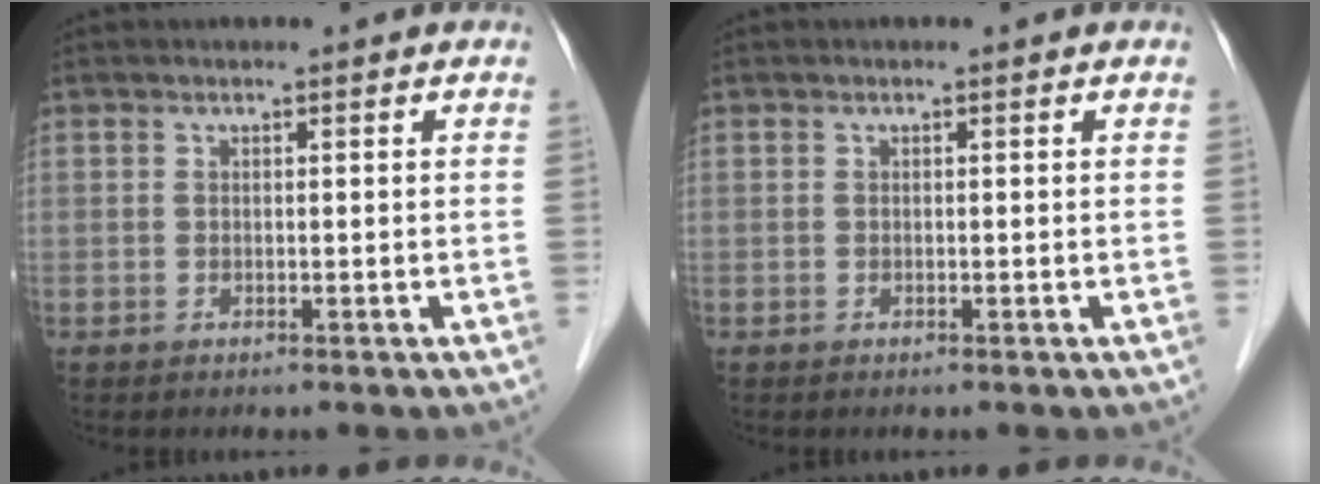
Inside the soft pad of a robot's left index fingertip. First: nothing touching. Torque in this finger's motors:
{"motor_torque": [0.00, 0.00, 0.00, 0.00]}